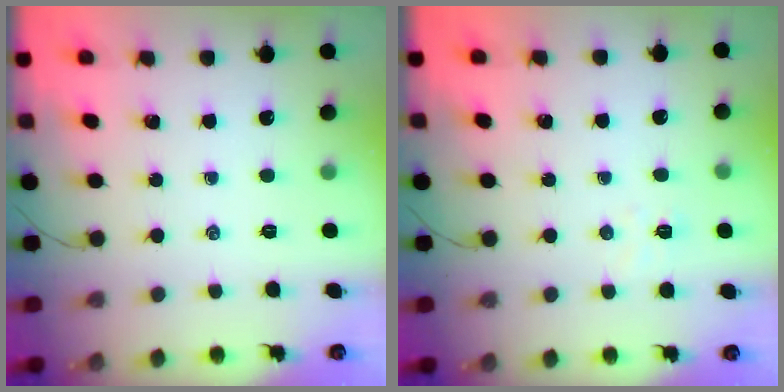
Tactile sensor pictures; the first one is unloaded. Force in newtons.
{"total": 3.0, "press": 2.8, "slide": 0.8}